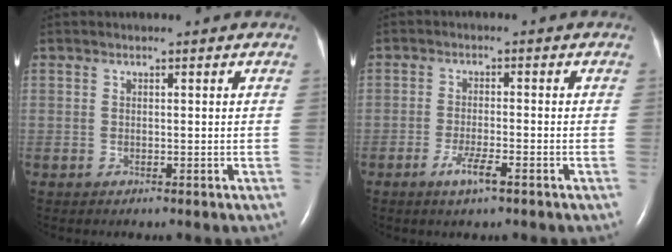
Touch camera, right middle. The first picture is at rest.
{"total": 3.6, "force": [-2.1, 0.3, 2.9], "torque": [-0.059, -0.005, -0.040]}